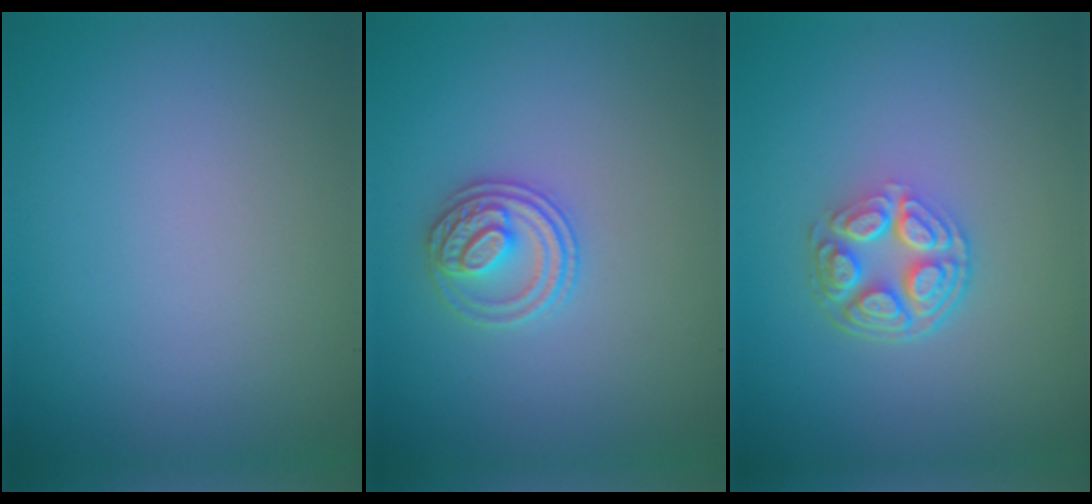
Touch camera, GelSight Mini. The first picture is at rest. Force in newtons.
{"total": 2.7, "press": 2.6, "slide": 0.7}
{"total": 4.5, "press": 3.2, "slide": 3.1}